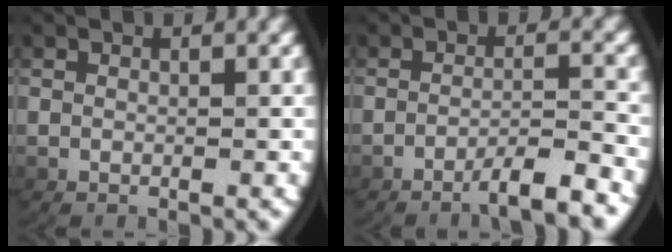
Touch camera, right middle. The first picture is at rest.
{"total": 3.8, "force": [-2.9, 0.1, 2.3], "torque": [-0.038, 0.002, -0.049]}